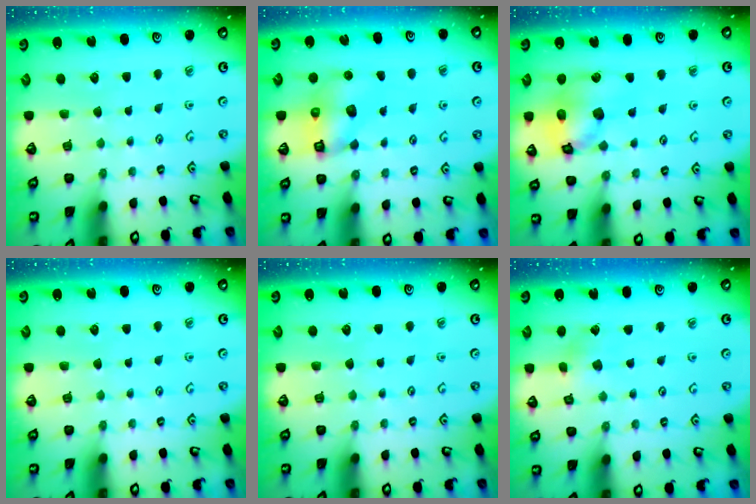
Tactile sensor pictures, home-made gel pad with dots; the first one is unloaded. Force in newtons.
{"total": 6.8, "press": 6.7, "slide": 1.0}
{"total": 14.6, "press": 14.5, "slide": 2.1}
{"total": 0.0}
{"total": 0.0}
{"total": 2.1, "press": 2.1, "slide": 0.0}